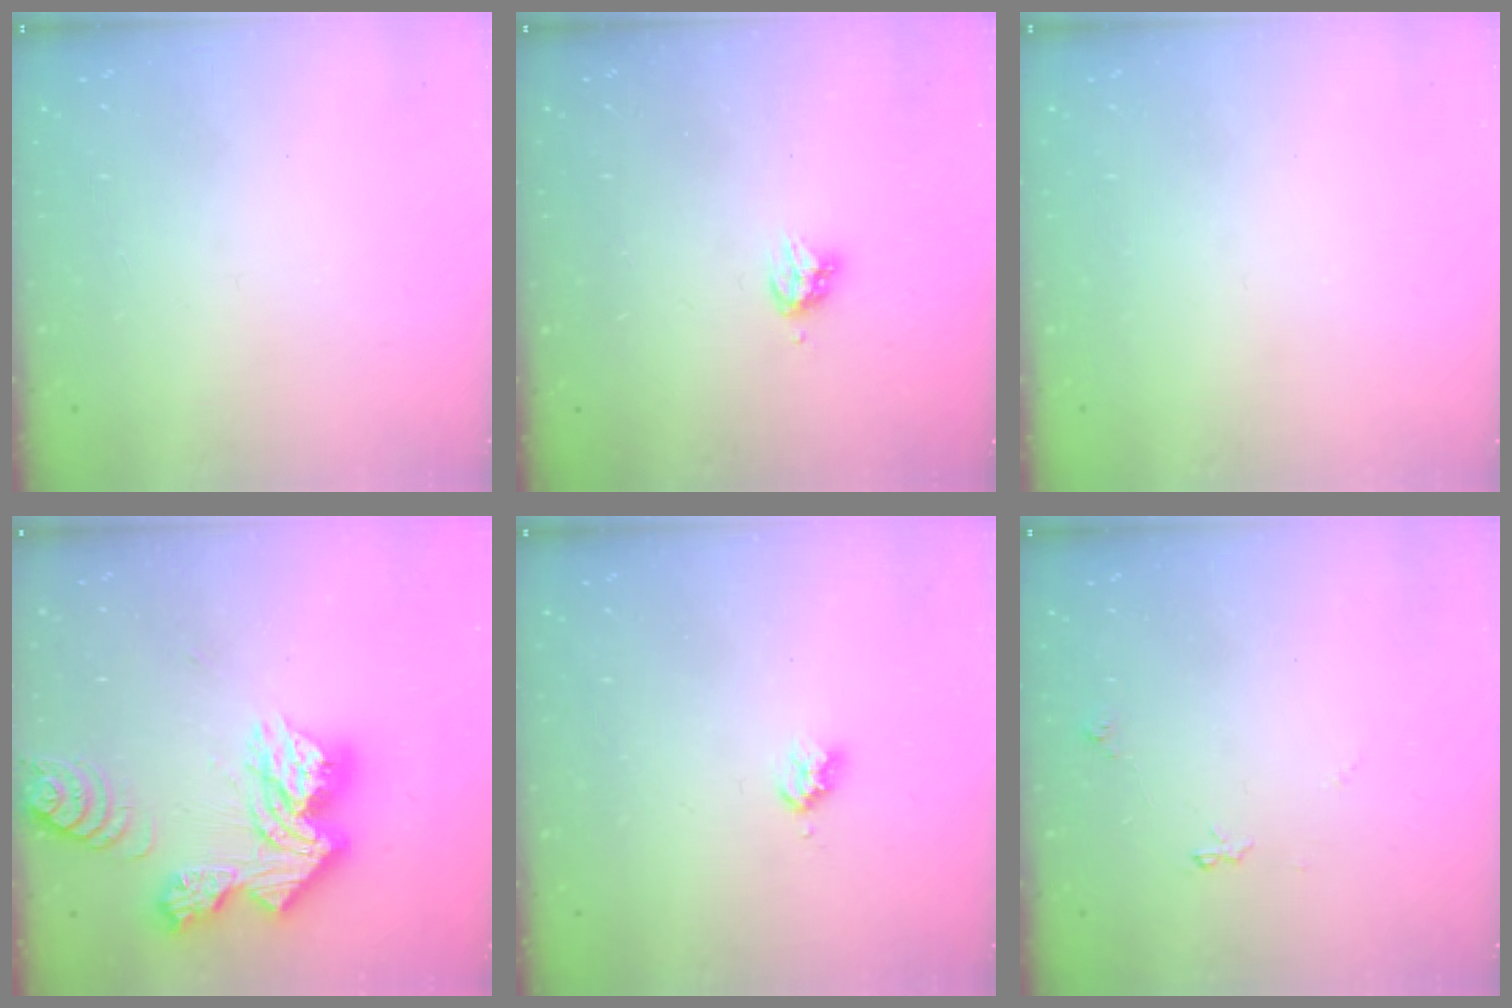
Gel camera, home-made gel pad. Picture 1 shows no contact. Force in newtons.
{"total": 4.2, "press": 4.1, "slide": 0.5}
{"total": 0.0}
{"total": 20.1, "press": 20.0, "slide": 1.8}
{"total": 3.2, "press": 3.2, "slide": 0.4}
{"total": 5.2, "press": 5.1, "slide": 0.7}